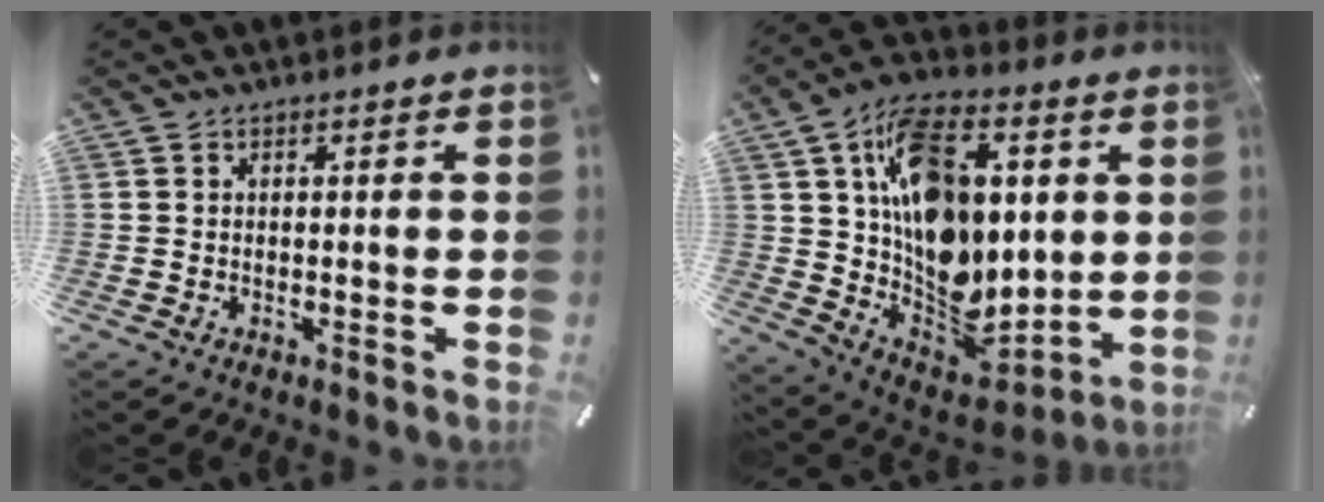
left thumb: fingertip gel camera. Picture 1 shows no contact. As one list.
[{"total": 19.9, "force": [2.7, 14.3, 13.5], "torque": [-0.203, -0.018, 0.056]}]